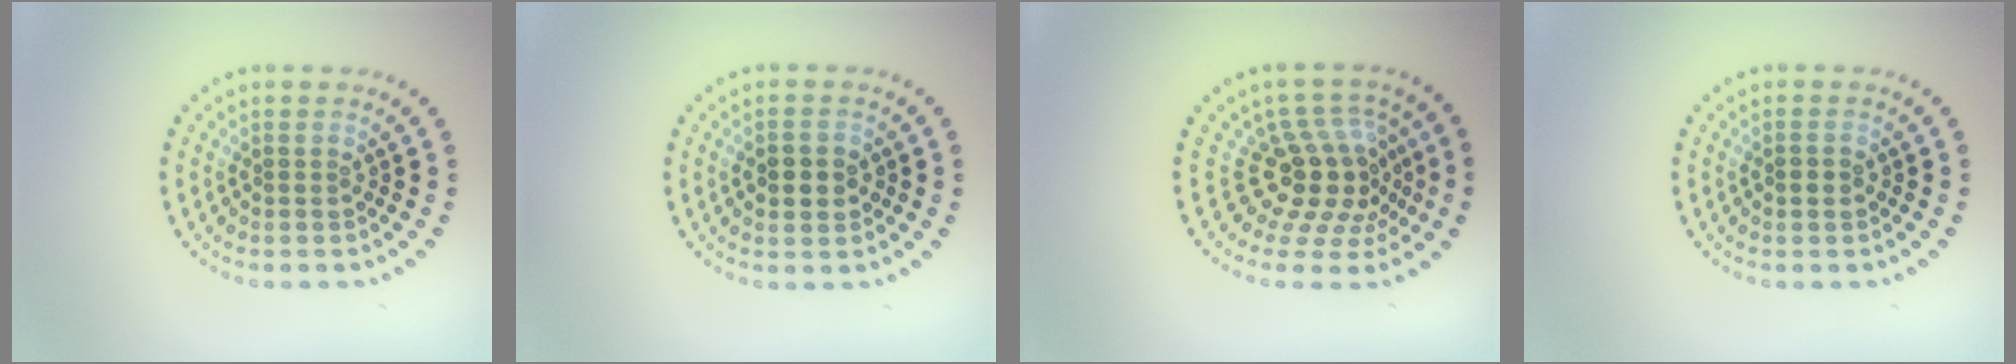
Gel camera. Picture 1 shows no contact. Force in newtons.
{"total": 2.4, "press": 2.4, "slide": 0.2}
{"total": 5.1, "press": 3.7, "slide": 3.5}
{"total": 1.5, "press": 1.5, "slide": 0.1}